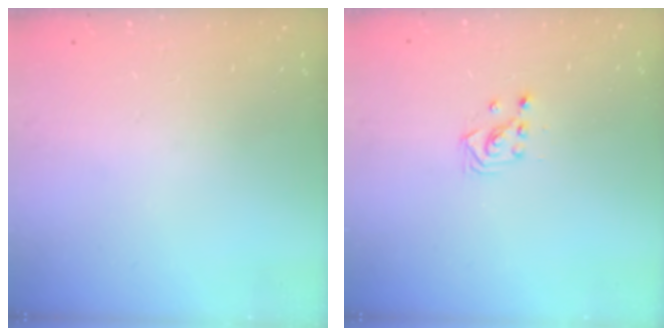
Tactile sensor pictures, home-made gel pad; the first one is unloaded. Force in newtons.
{"total": 2.9, "press": 2.9, "slide": 0.3}